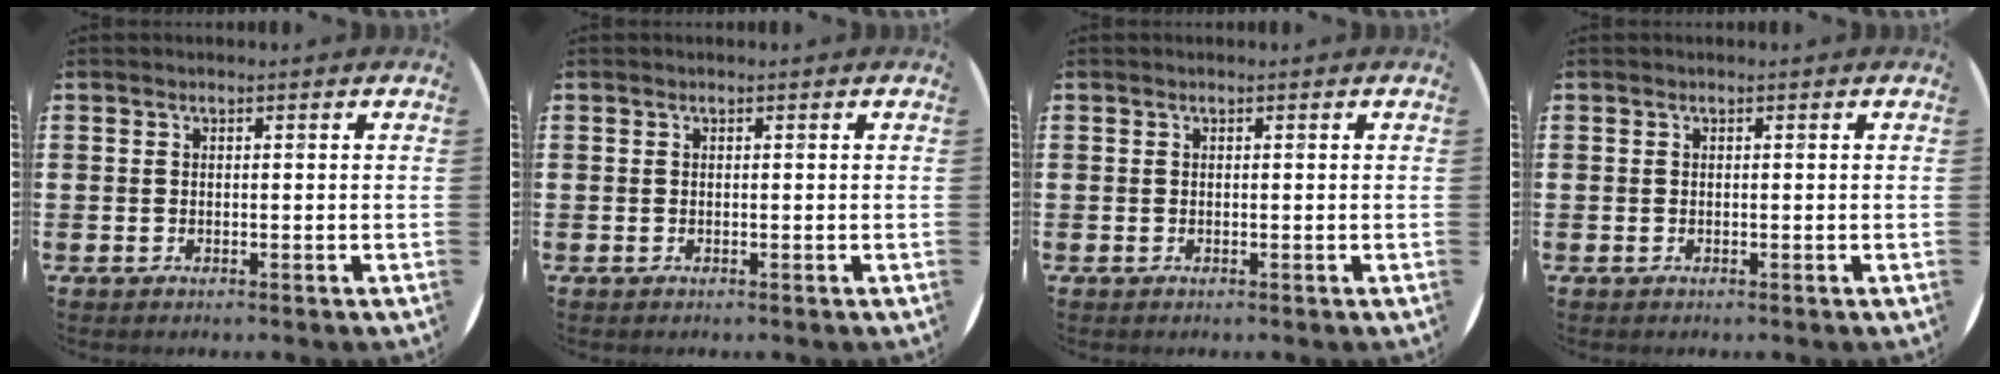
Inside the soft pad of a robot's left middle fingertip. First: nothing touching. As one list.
[{"total": 0.0}, {"total": 0.0}, {"total": 0.0}]